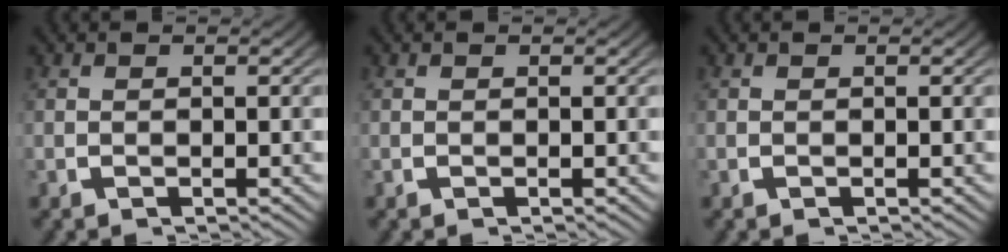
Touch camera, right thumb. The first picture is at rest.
{"total": 0.0}
{"total": 0.0}